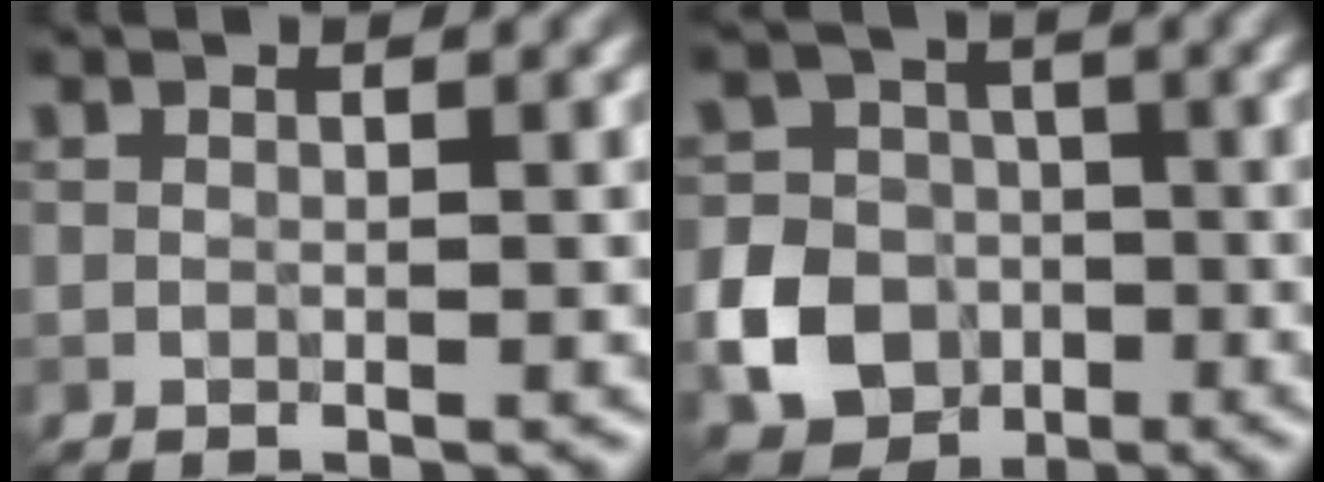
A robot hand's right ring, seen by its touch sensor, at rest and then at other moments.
{"total": 6.3, "force": [-2.0, 5.5, 2.4], "torque": [-0.035, -0.002, -0.045]}